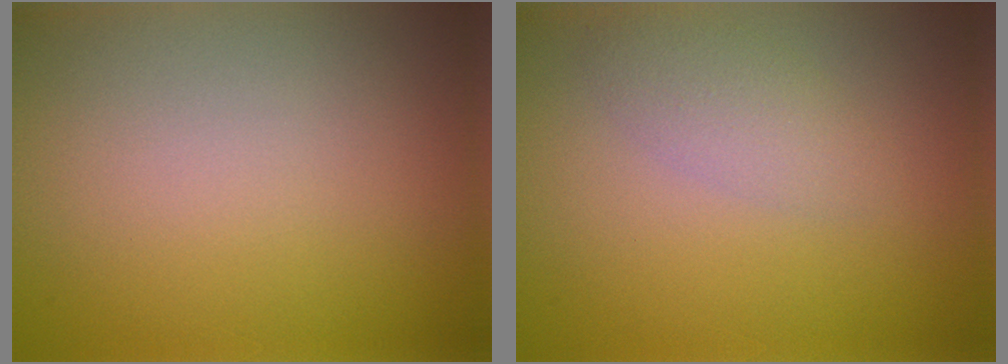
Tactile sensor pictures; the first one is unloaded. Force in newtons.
{"total": 2.1, "press": 2.1, "slide": 0.2}